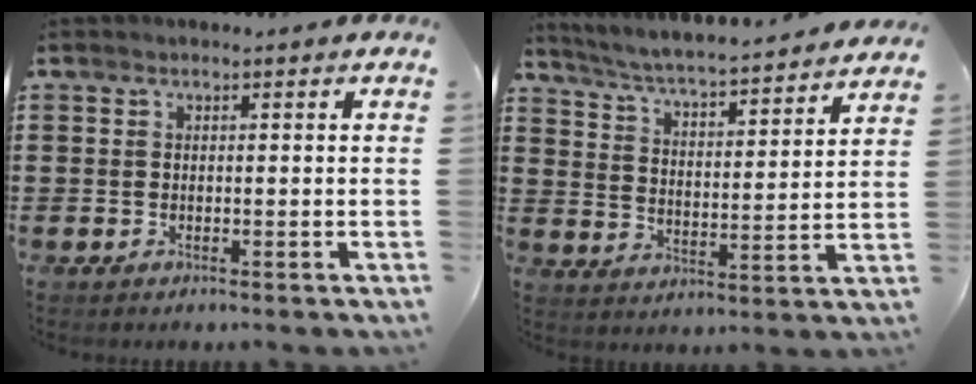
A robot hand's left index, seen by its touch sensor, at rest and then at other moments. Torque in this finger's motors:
{"motor_torque": [1.12, -1.02, 0.40, 0.09]}